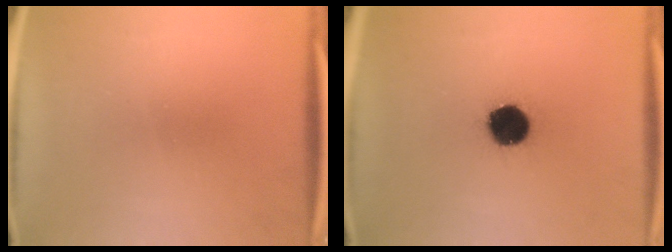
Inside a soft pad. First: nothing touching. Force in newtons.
{"total": 12.9}